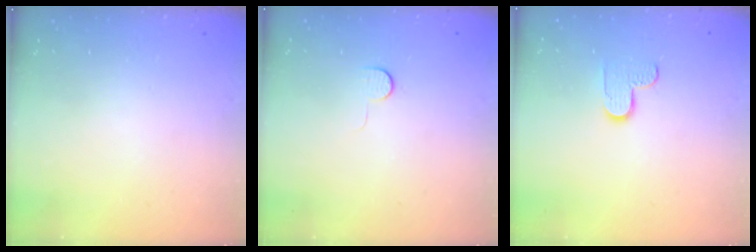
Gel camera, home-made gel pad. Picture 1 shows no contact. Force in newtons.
{"total": 5.0, "press": 5.0, "slide": 0.5}
{"total": 5.6, "press": 5.5, "slide": 0.4}